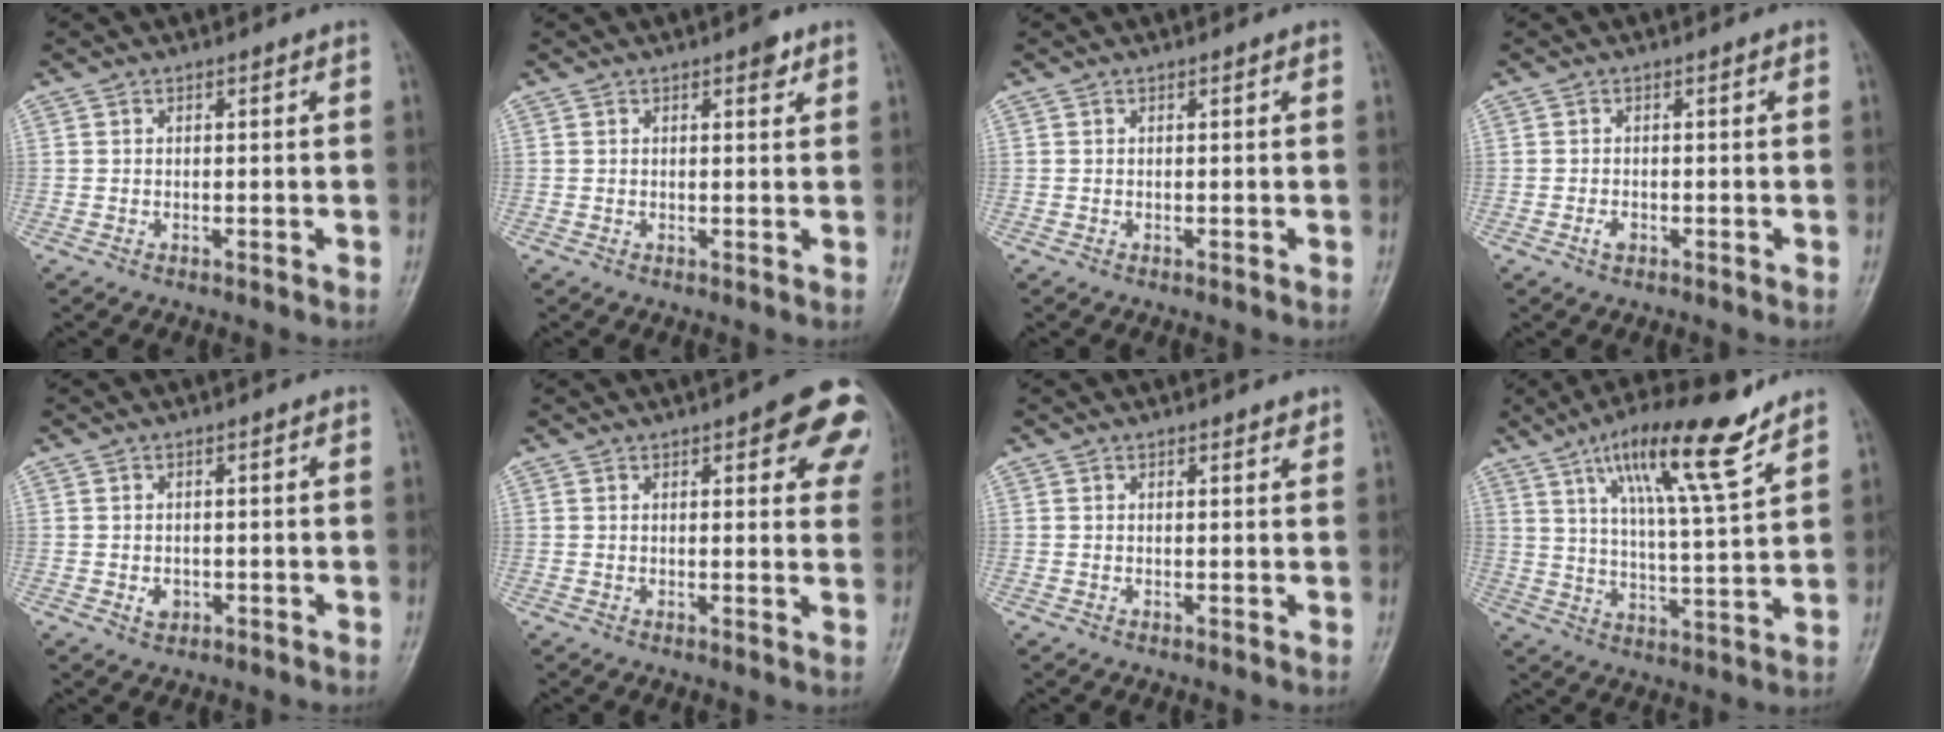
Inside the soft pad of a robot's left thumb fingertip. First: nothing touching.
{"total": 2.2, "force": [1.3, 0.9, 1.5], "torque": [-0.015, -0.005, 0.016]}
{"total": 0.0}
{"total": 1.3, "force": [-0.6, 0.8, 0.9], "torque": [-0.016, 0.003, -0.013]}
{"total": 1.9, "force": [-0.4, 1.5, 1.1], "torque": [-0.010, 0.000, -0.004]}
{"total": 11.5, "force": [5.4, 4.2, 9.3], "torque": [-0.066, -0.014, 0.056]}
{"total": 1.3, "force": [1.1, 0.5, 0.6], "torque": [-0.005, -0.006, 0.013]}
{"total": 15.4, "force": [9.7, 2.5, 11.7], "torque": [-0.192, -0.045, 0.167]}